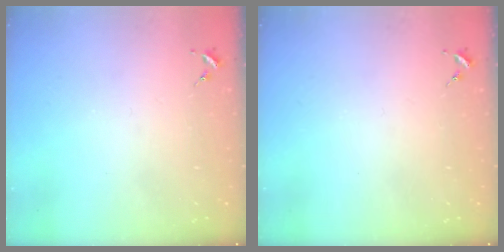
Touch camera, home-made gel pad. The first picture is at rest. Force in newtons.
{"total": 0.0}